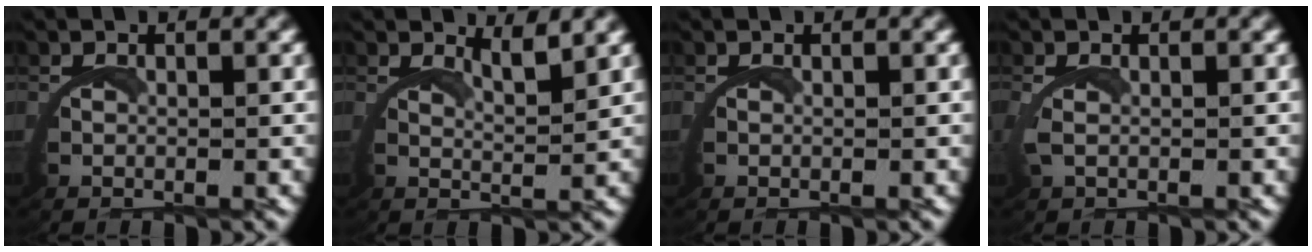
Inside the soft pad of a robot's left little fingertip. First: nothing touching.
{"total": 3.0, "force": [2.6, -0.7, 1.3], "torque": [-0.024, -0.009, 0.044]}
{"total": 0.0}
{"total": 1.3, "force": [0.6, 0.3, 1.1], "torque": [-0.034, -0.003, 0.012]}